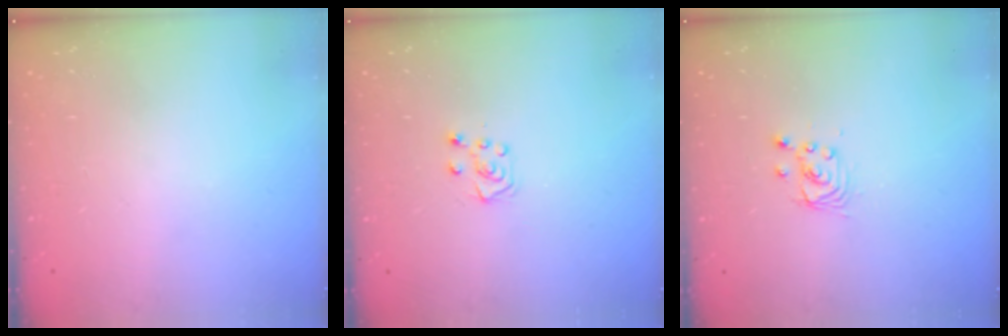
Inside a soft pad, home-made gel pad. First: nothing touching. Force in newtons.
{"total": 5.8, "press": 5.8, "slide": 0.8}
{"total": 2.9, "press": 2.9, "slide": 0.1}